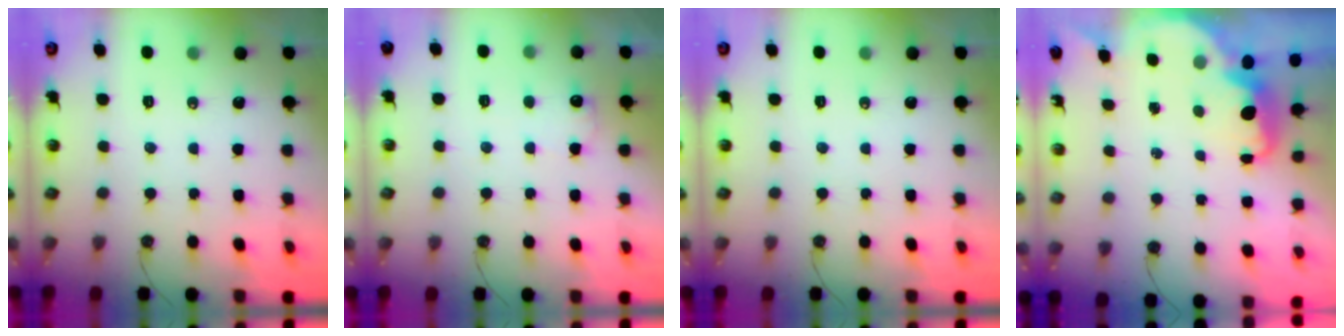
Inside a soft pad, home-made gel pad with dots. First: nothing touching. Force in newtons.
{"total": 6.1, "press": 6.0, "slide": 0.5}
{"total": 0.0}
{"total": 2.5, "press": 2.4, "slide": 0.6}